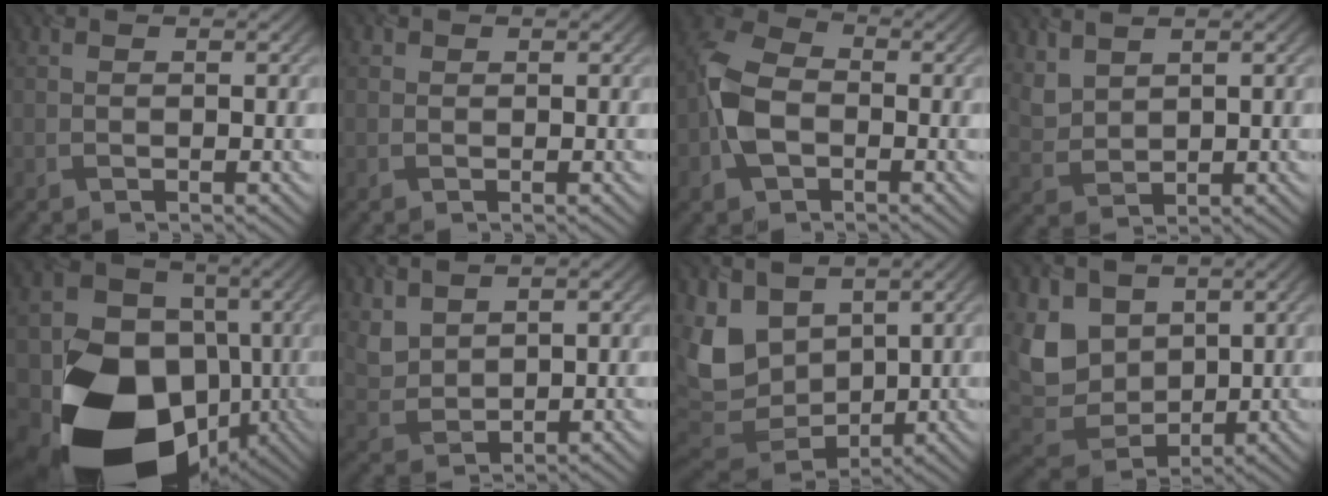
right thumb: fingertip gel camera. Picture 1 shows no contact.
{"total": 0.5, "force": [0.2, 0.5, 0.1], "torque": [0.001, -0.003, 0.000]}
{"total": 7.2, "force": [-1.9, 4.9, 4.8], "torque": [-0.115, 0.004, -0.047]}
{"total": 3.4, "force": [2.5, 1.6, 1.6], "torque": [-0.046, -0.001, 0.062]}
{"total": 19.8, "force": [-5.9, 15.5, 10.7], "torque": [-0.206, -0.044, -0.099]}
{"total": 3.7, "force": [2.5, 2.1, 1.7], "torque": [-0.050, -0.004, 0.060]}
{"total": 11.7, "force": [3.6, 8.4, 7.3], "torque": [-0.215, -0.007, 0.078]}
{"total": 9.2, "force": [3.2, 7.1, 5.1], "torque": [-0.154, -0.014, 0.064]}